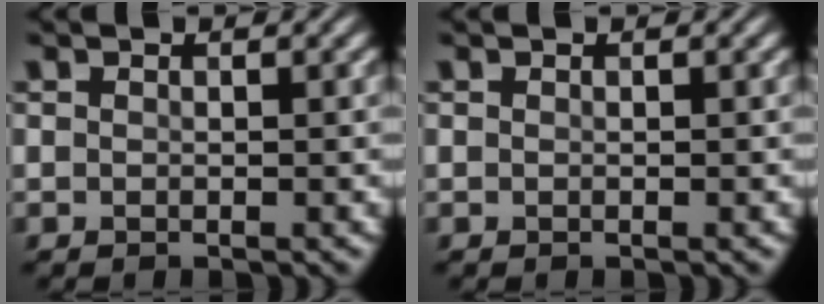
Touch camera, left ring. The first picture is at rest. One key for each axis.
{"total": 0.0}